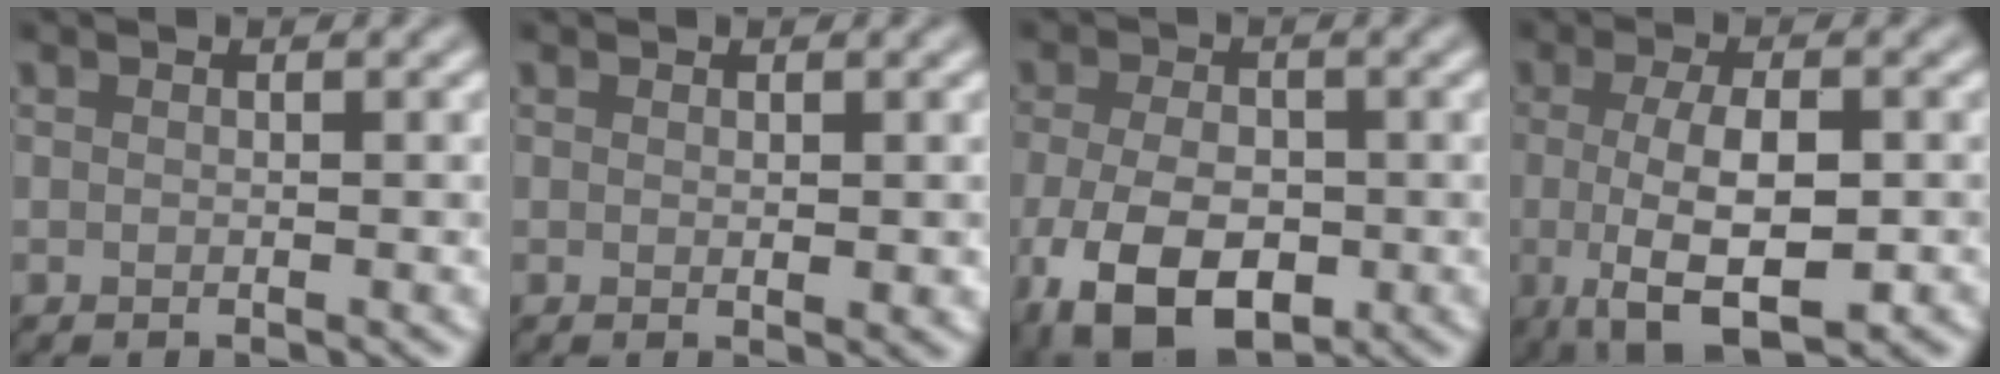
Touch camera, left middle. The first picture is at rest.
{"total": 0.9, "force": [0.2, 0.2, 0.8], "torque": [-0.012, -0.001, 0.004]}
{"total": 8.0, "force": [-2.8, 4.7, 5.8], "torque": [-0.125, -0.015, -0.051]}
{"total": 7.6, "force": [-1.4, 2.7, 7.0], "torque": [-0.130, -0.014, -0.019]}